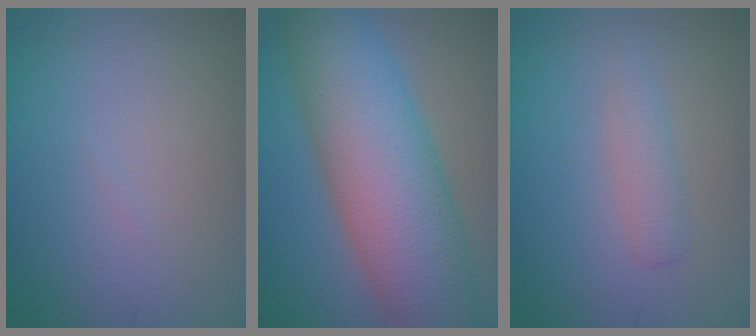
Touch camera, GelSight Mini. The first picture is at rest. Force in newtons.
{"total": 11.5, "press": 11.5, "slide": 0.1}
{"total": 1.7, "press": 1.7, "slide": 0.1}